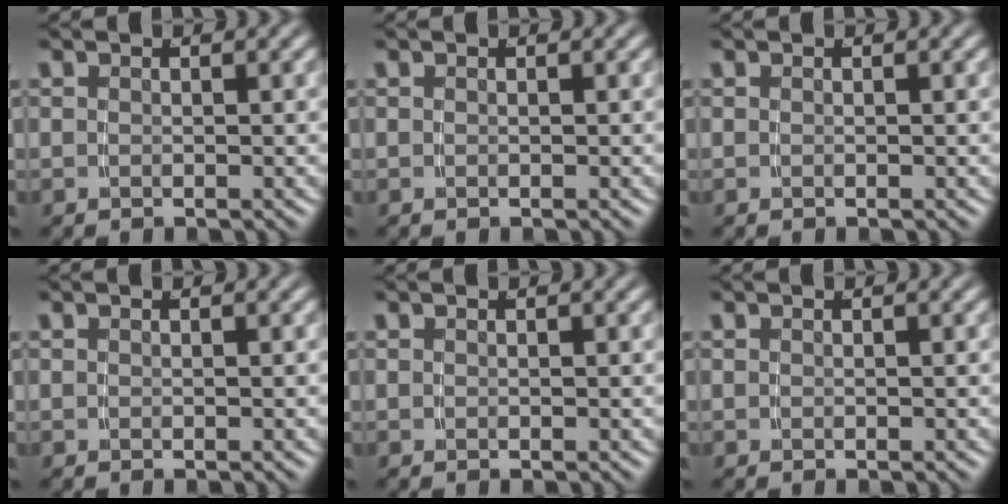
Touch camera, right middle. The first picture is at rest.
{"total": 0.0}
{"total": 0.0}
{"total": 0.0}
{"total": 0.0}
{"total": 0.0}